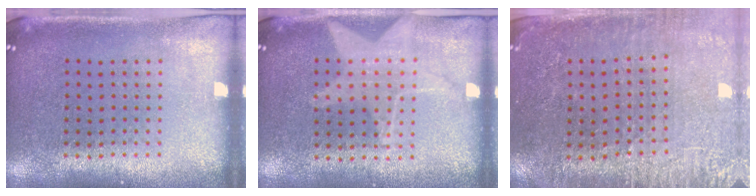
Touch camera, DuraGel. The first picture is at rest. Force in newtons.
{"total": 1.1, "press": 1.0, "slide": 0.4}
{"total": 3.0, "press": 2.8, "slide": 0.9}